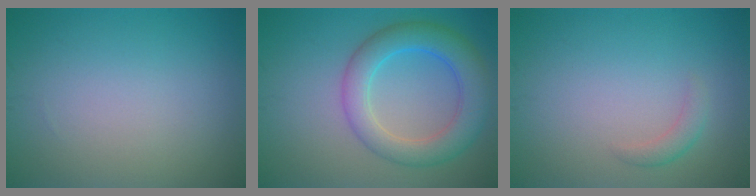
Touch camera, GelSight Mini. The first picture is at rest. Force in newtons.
{"total": 6.0, "press": 6.0, "slide": 0.3}
{"total": 1.4, "press": 1.4, "slide": 0.0}